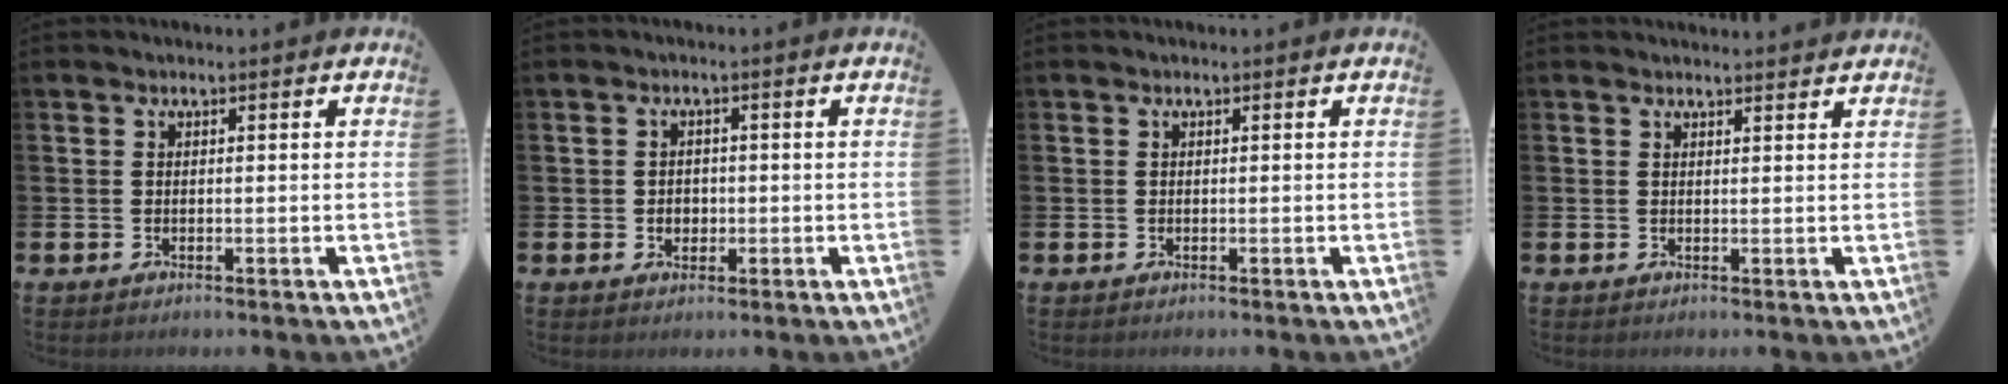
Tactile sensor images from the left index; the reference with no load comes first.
{"total": 1.9, "force": [-0.2, 1.7, 0.8], "torque": [-0.006, 0.004, -0.011]}
{"total": 0.0}
{"total": 1.3, "force": [1.3, 0.0, 0.0], "torque": [0.009, -0.009, 0.022]}